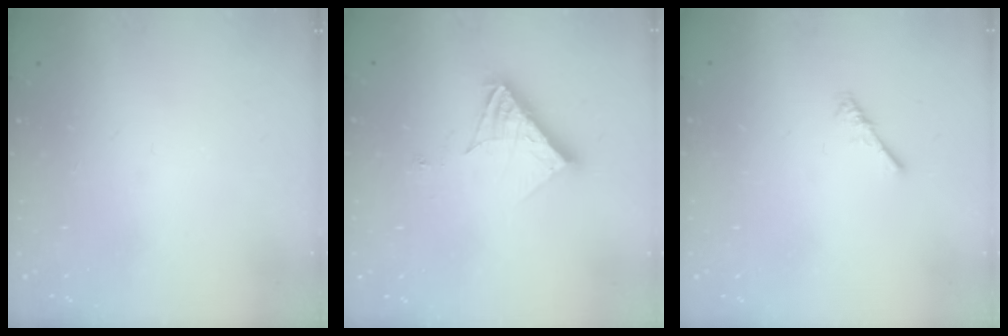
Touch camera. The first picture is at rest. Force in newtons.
{"total": 11.7, "press": 11.6, "slide": 1.5}
{"total": 0.9, "press": 0.9, "slide": 0.3}